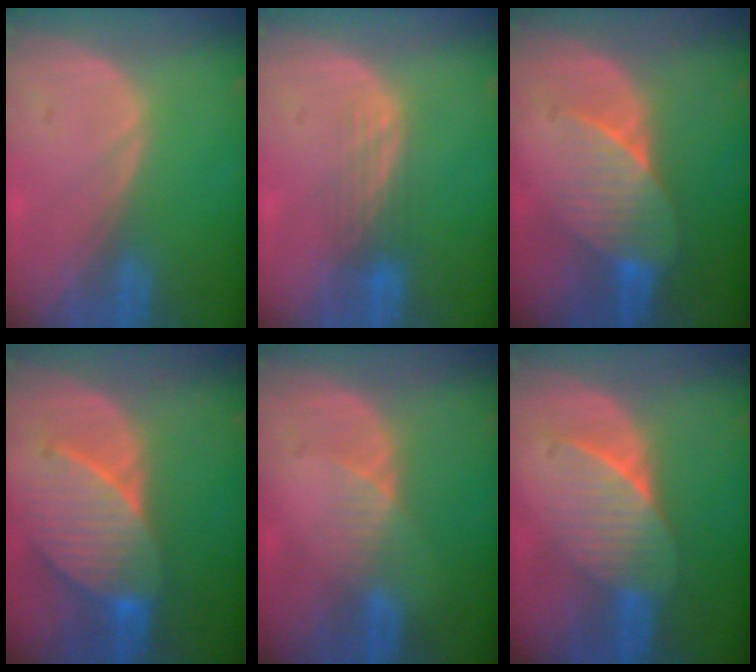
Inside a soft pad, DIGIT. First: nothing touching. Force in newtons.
{"total": 3.7, "press": 3.1, "slide": 2.0}
{"total": 7.1, "press": 6.6, "slide": 2.7}
{"total": 8.5, "press": 8.3, "slide": 1.5}
{"total": 3.0, "press": 2.6, "slide": 1.5}
{"total": 7.4, "press": 6.7, "slide": 3.0}